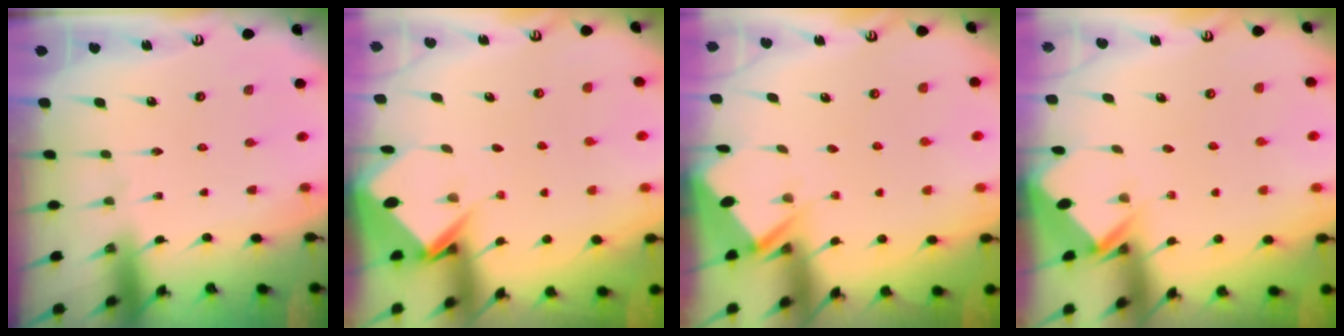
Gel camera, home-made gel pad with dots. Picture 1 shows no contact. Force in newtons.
{"total": 4.2, "press": 4.2, "slide": 0.2}
{"total": 2.8, "press": 2.8, "slide": 0.3}
{"total": 2.7, "press": 2.7, "slide": 0.2}